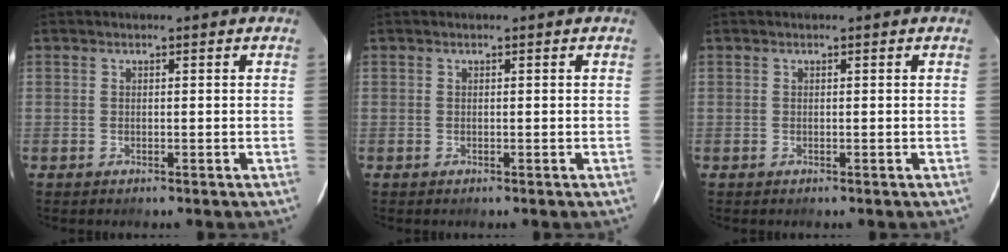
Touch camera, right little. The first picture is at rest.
{"total": 0.0}
{"total": 0.0}